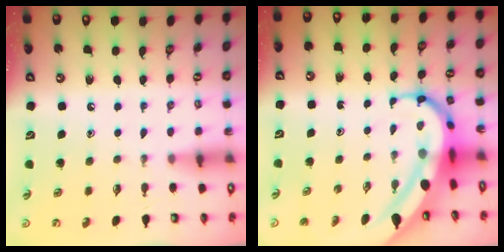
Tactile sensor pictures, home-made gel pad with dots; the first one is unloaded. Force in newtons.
{"total": 9.6, "press": 9.6, "slide": 1.2}